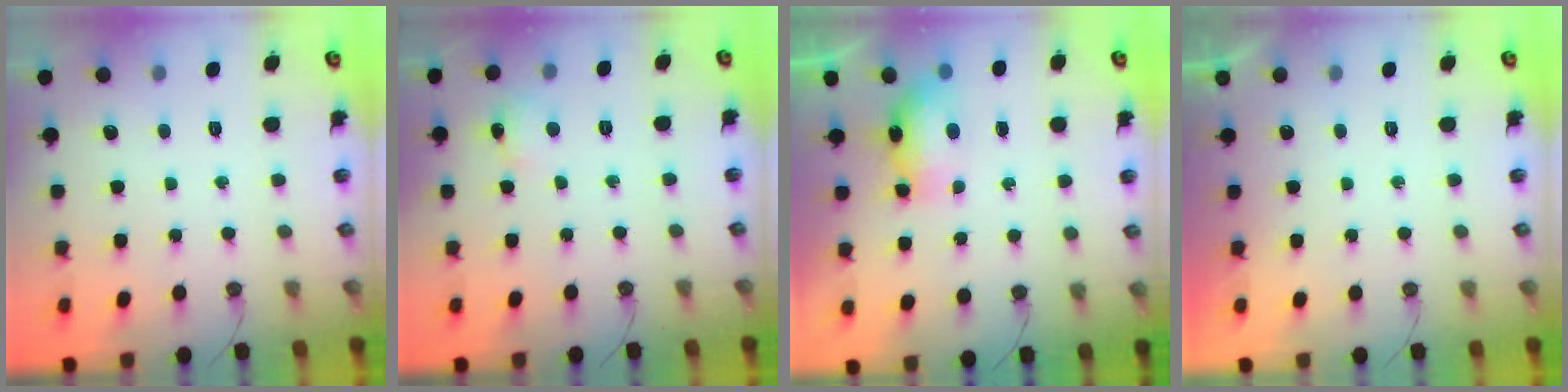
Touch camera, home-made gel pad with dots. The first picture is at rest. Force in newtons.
{"total": 2.9, "press": 2.9, "slide": 0.5}
{"total": 16.4, "press": 10.0, "slide": 13.0}
{"total": 0.0}